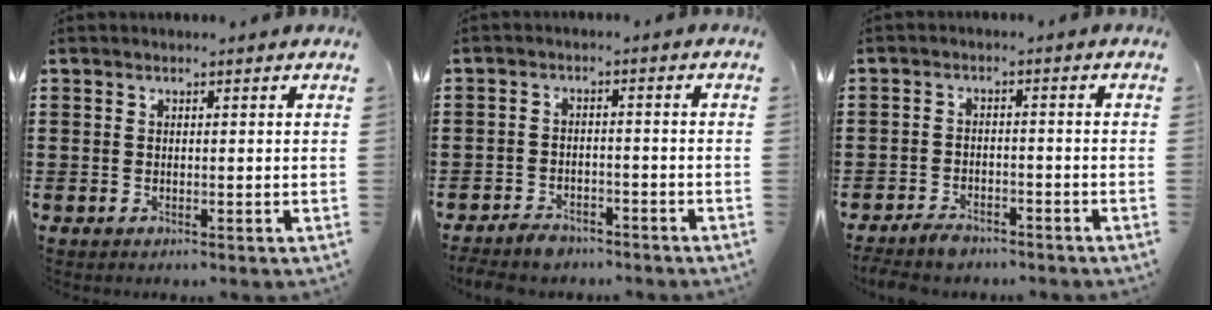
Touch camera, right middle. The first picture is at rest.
{"total": 2.8, "force": [-2.7, 0.8, 0.4], "torque": [-0.012, 0.005, -0.055]}
{"total": 2.9, "force": [-2.6, 0.8, 0.8], "torque": [-0.016, 0.006, -0.054]}